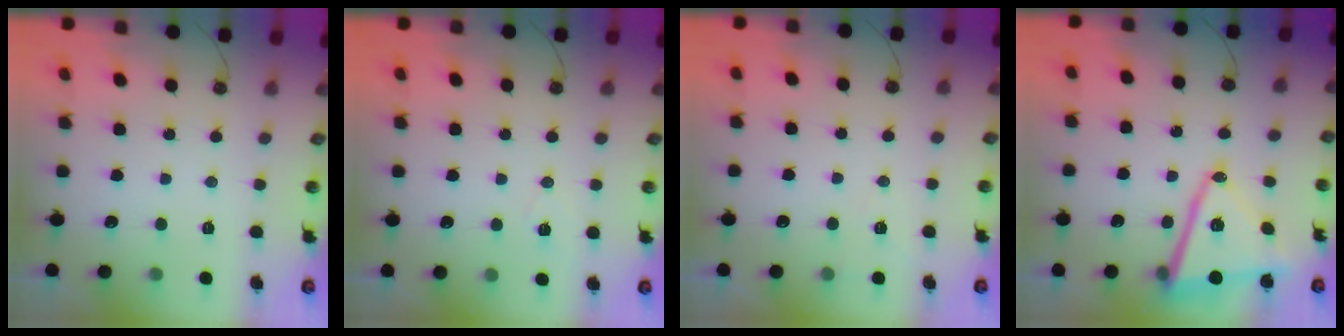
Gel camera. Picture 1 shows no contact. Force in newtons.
{"total": 5.9, "press": 4.0, "slide": 4.4}
{"total": 5.7, "press": 3.8, "slide": 4.2}
{"total": 14.5, "press": 14.4, "slide": 2.0}